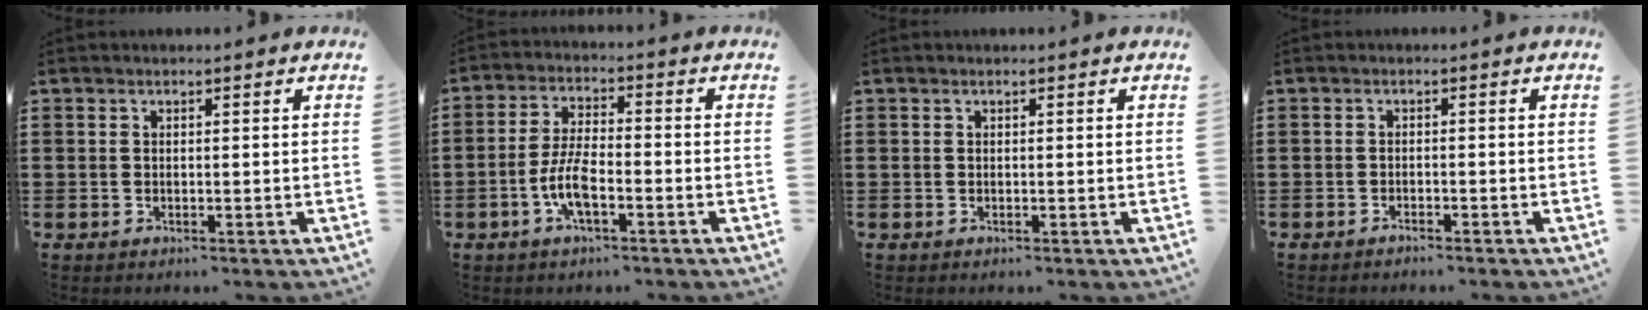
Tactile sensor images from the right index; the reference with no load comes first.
{"total": 6.5, "force": [-2.5, 2.1, 5.7], "torque": [-0.134, -0.008, -0.055]}
{"total": 0.0}
{"total": 1.0, "force": [-1.0, 0.1, 0.1], "torque": [-0.005, 0.001, -0.021]}